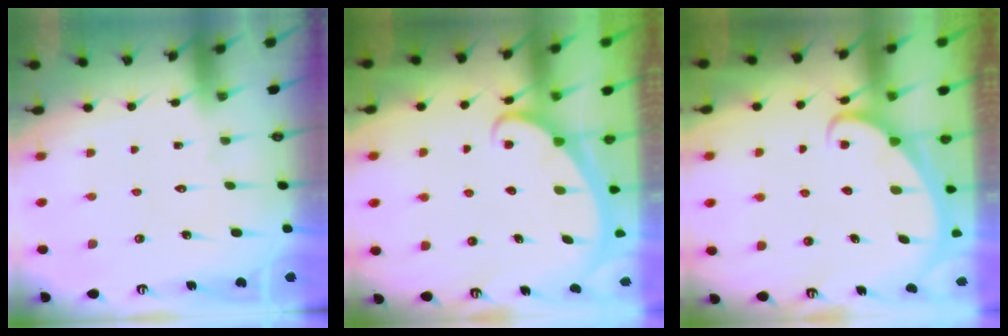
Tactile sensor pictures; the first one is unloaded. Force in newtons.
{"total": 2.3, "press": 2.3, "slide": 0.4}
{"total": 2.4, "press": 2.3, "slide": 0.3}